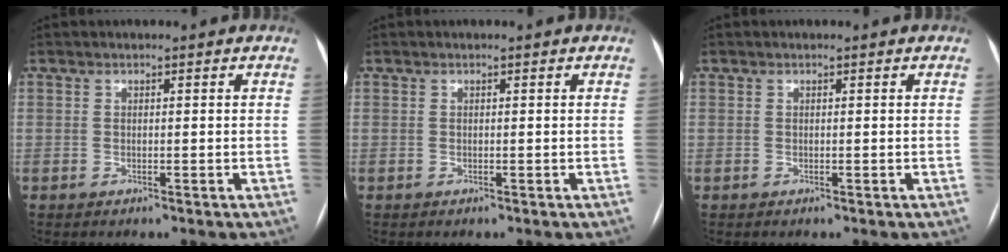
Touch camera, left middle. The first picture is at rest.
{"total": 0.0}
{"total": 0.0}